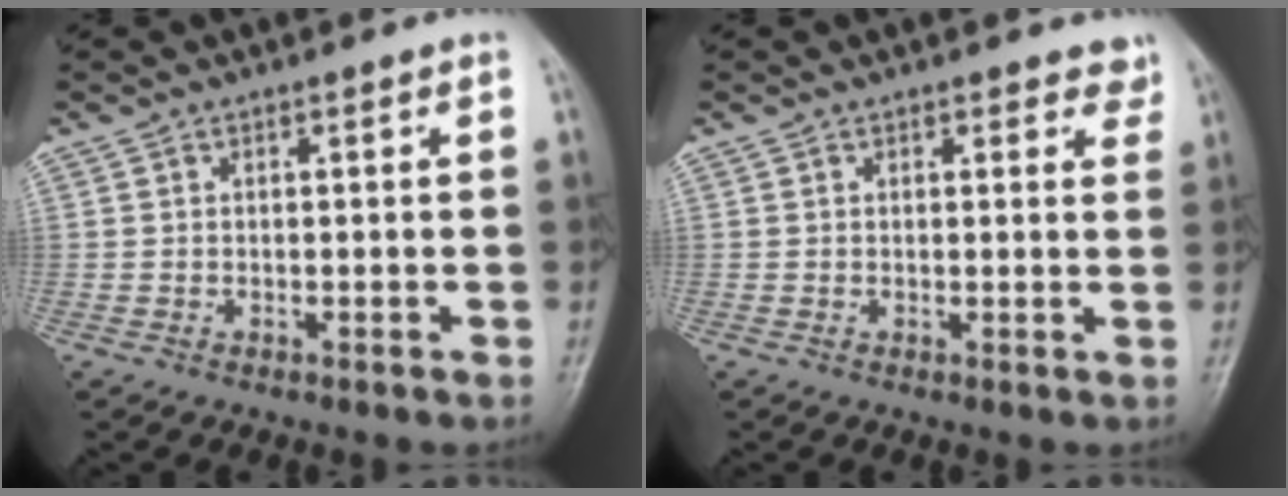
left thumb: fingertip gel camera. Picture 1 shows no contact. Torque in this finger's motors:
{"motor_torque": [-0.04, -0.01, -0.19, -0.05, 0.05]}